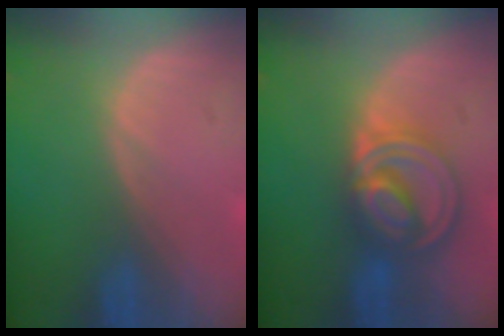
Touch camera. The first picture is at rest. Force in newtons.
{"total": 8.7, "press": 7.3, "slide": 4.7}